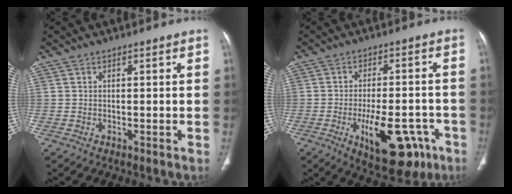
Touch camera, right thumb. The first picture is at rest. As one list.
[{"total": 14.7, "force": [-6.3, 6.8, 11.4], "torque": [-0.143, 0.024, -0.078]}]